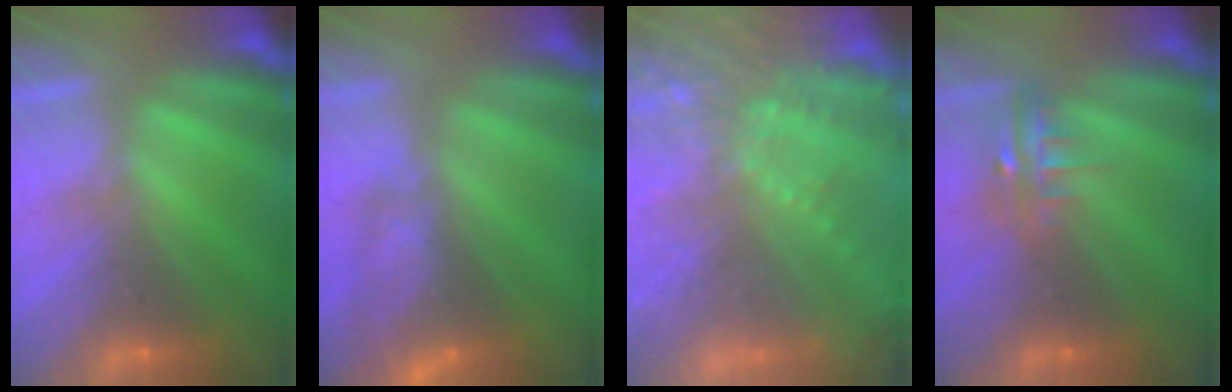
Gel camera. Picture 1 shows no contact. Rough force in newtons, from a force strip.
{"total": 9.8}
{"total": 6.9}
{"total": 4.8}